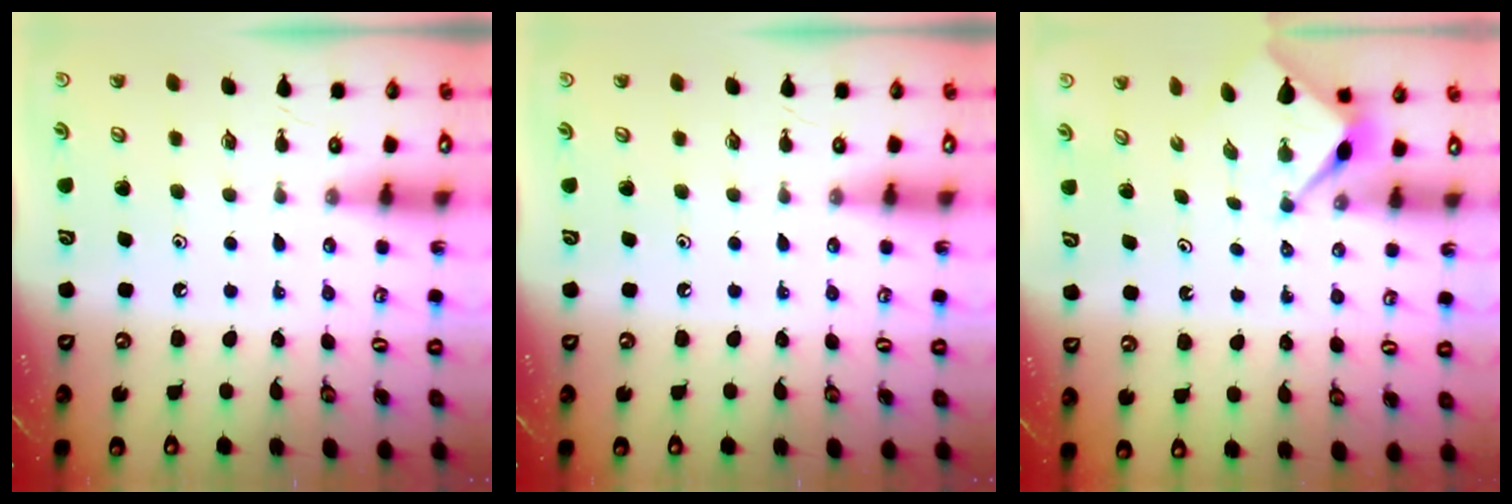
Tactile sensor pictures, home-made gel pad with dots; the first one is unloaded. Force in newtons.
{"total": 0.0}
{"total": 2.9, "press": 2.9, "slide": 0.2}